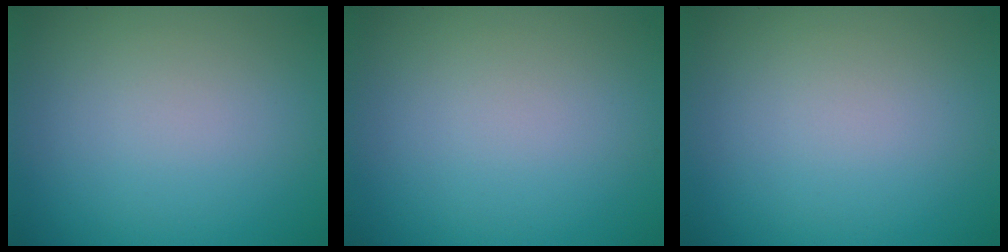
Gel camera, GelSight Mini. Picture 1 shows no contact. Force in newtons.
{"total": 0.0}
{"total": 0.0}